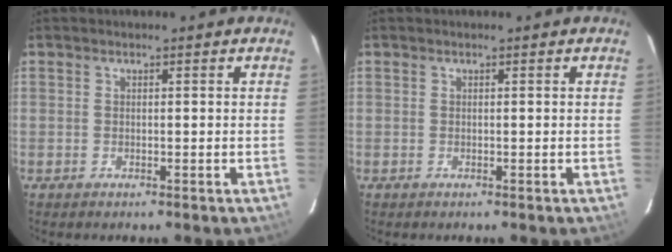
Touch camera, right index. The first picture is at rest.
{"total": 0.0}